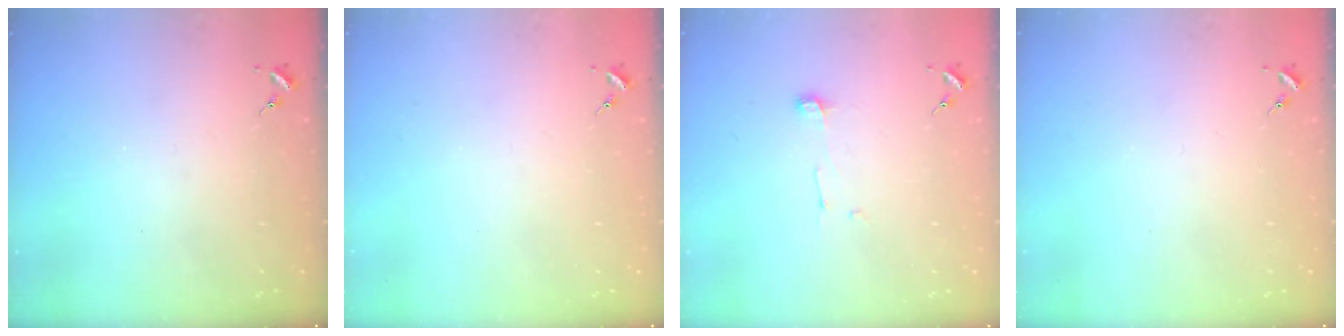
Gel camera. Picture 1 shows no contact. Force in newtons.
{"total": 0.0}
{"total": 5.2, "press": 5.2, "slide": 0.4}
{"total": 0.0}